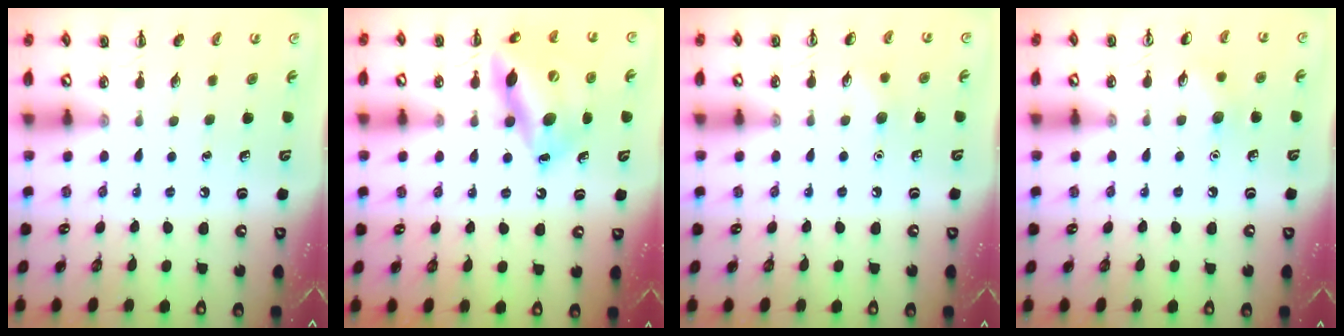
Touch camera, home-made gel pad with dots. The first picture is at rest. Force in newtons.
{"total": 15.6, "press": 15.1, "slide": 4.0}
{"total": 5.2, "press": 5.0, "slide": 1.5}
{"total": 6.1, "press": 5.9, "slide": 1.8}